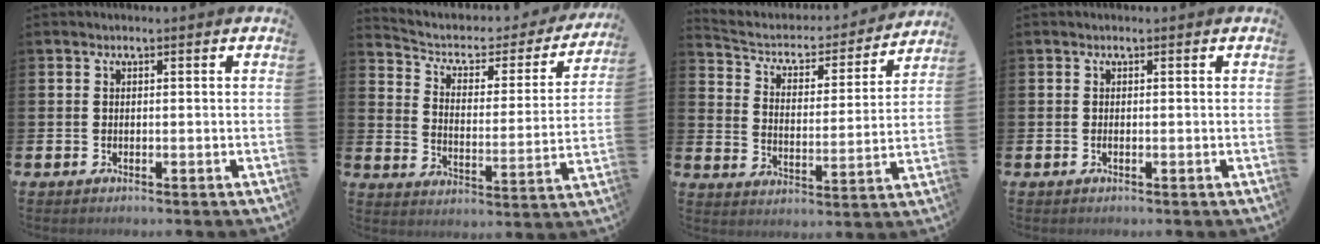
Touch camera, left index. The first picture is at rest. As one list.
[{"total": 5.0, "force": [4.1, 2.4, 1.5], "torque": [-0.057, -0.033, 0.061]}, {"total": 5.1, "force": [4.6, 1.9, 1.1], "torque": [-0.050, -0.039, 0.071]}, {"total": 0.0}]